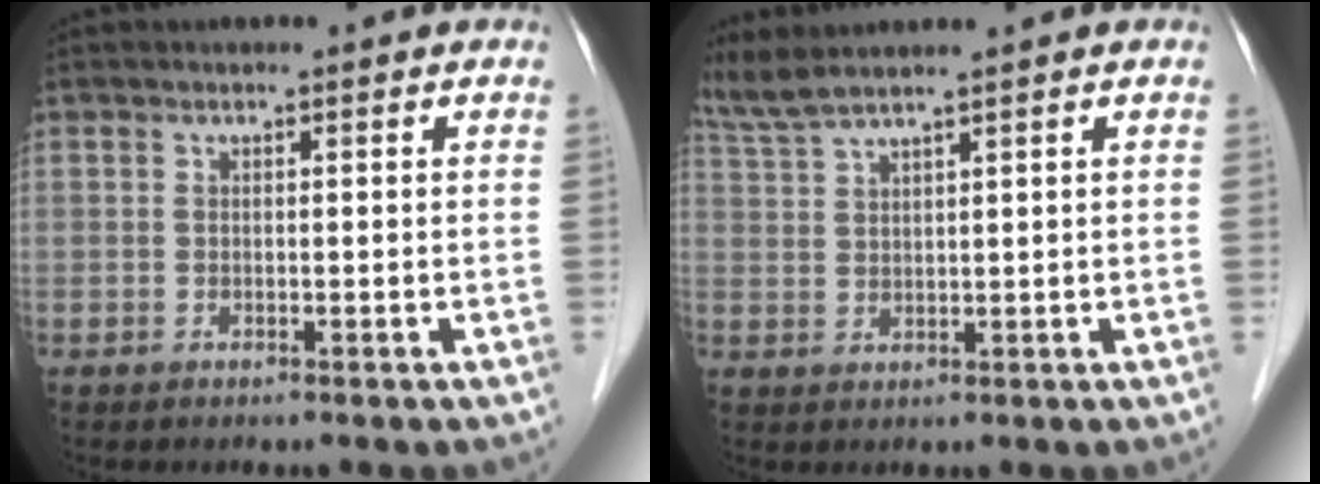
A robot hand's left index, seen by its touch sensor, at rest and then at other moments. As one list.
[{"total": 4.3, "force": [3.8, -0.9, 2.0], "torque": [-0.056, 0.012, 0.087]}]